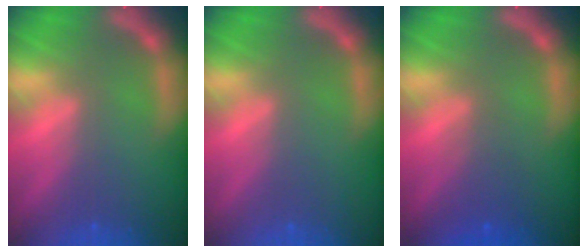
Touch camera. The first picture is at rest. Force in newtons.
{"total": 0.0}
{"total": 2.4}